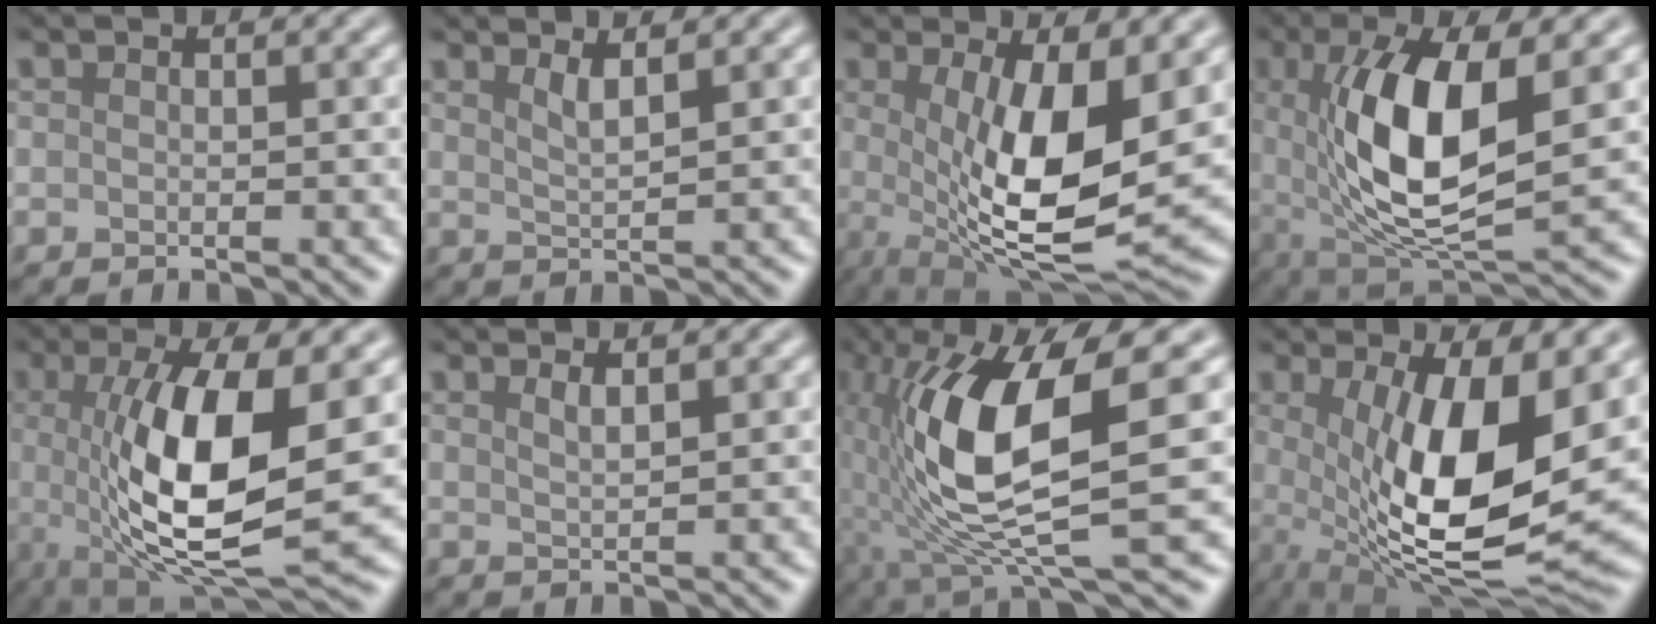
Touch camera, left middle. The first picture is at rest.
{"total": 2.1, "force": [1.4, 0.5, 1.6], "torque": [-0.020, -0.001, 0.022]}
{"total": 11.1, "force": [0.4, 3.8, 10.5], "torque": [-0.179, -0.024, 0.012]}
{"total": 10.7, "force": [1.3, 3.9, 9.8], "torque": [-0.182, -0.007, 0.026]}
{"total": 11.1, "force": [0.2, 3.5, 10.5], "torque": [-0.187, -0.010, 0.005]}
{"total": 1.5, "force": [1.0, 0.5, 1.1], "torque": [-0.010, 0.002, 0.013]}
{"total": 11.7, "force": [0.1, 3.3, 11.2], "torque": [-0.218, -0.008, 0.004]}
{"total": 12.5, "force": [0.5, 4.4, 11.7], "torque": [-0.194, -0.025, 0.011]}